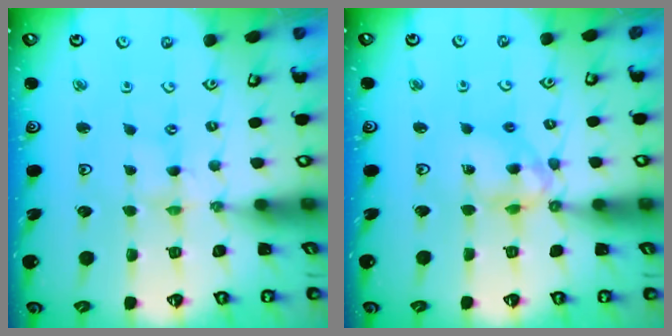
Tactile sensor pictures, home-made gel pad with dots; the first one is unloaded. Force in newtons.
{"total": 10.8, "press": 10.7, "slide": 1.3}